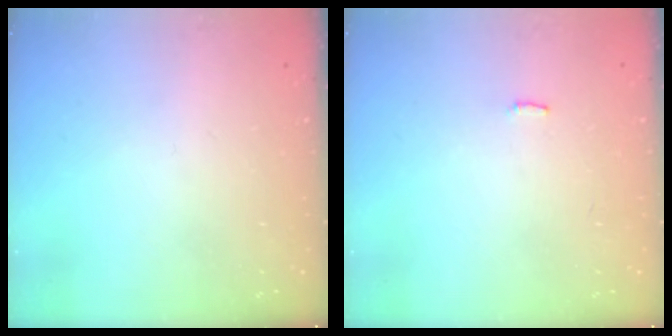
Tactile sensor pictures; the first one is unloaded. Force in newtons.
{"total": 3.1, "press": 3.1, "slide": 0.2}